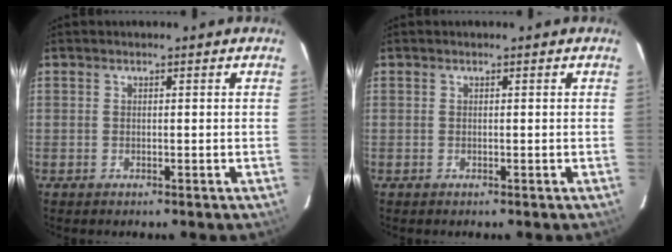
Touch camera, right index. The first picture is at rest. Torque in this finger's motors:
{"motor_torque": [0.00, 0.00, 0.00, 0.00]}